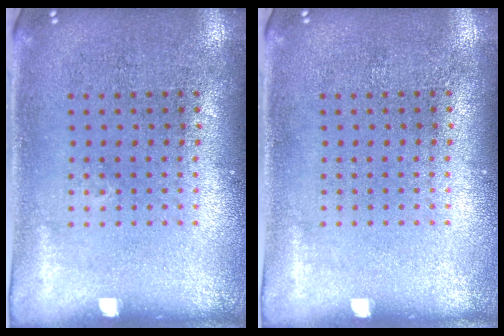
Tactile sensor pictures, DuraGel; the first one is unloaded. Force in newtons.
{"total": 0.0}